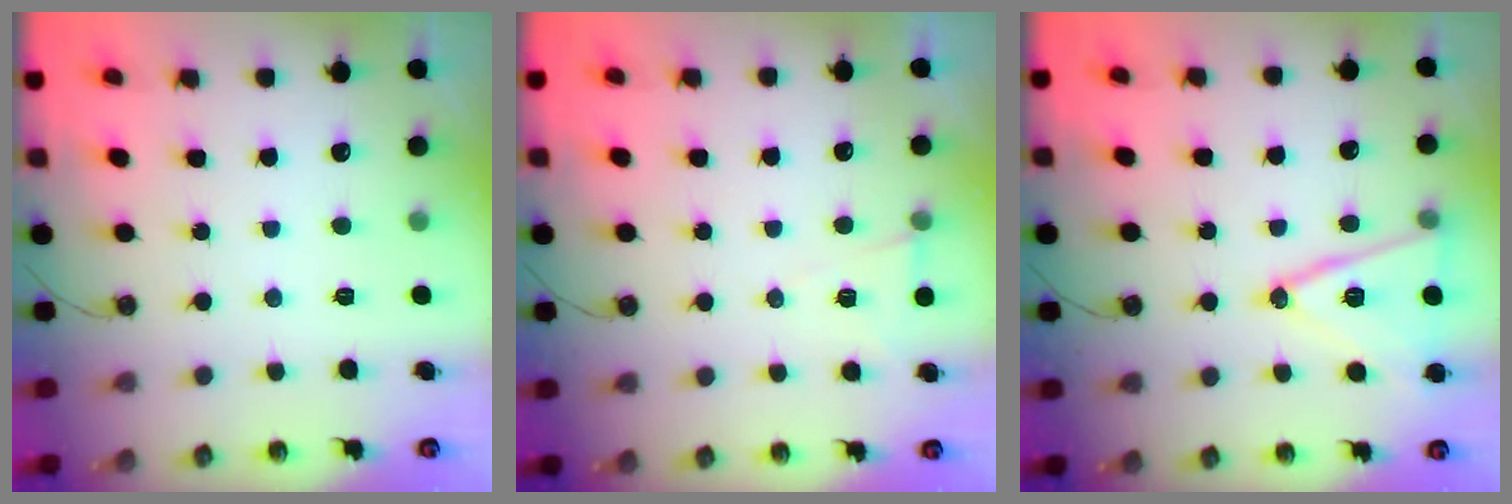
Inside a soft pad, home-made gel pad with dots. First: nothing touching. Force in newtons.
{"total": 5.4, "press": 3.1, "slide": 4.5}
{"total": 14.9, "press": 14.6, "slide": 3.1}